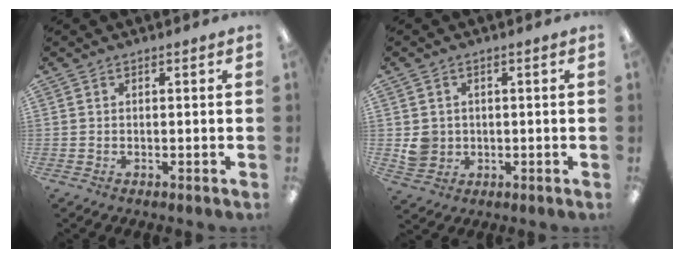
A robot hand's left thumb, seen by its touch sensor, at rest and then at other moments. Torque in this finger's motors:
{"motor_torque": [-0.23, 0.24, 0.25, -0.30, 0.00]}